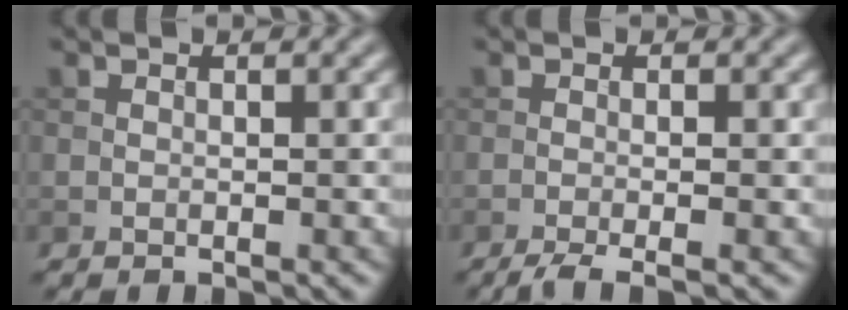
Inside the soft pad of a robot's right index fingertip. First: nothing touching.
{"total": 2.9, "force": [-1.8, 0.6, 2.2], "torque": [-0.037, -0.003, -0.039]}